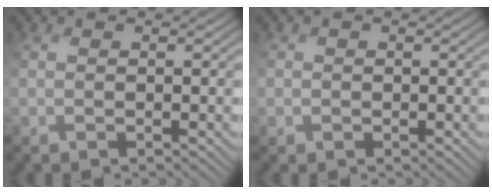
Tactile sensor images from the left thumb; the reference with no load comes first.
{"total": 1.0, "force": [-0.3, 0.9, -0.3], "torque": [0.003, -0.004, -0.011]}